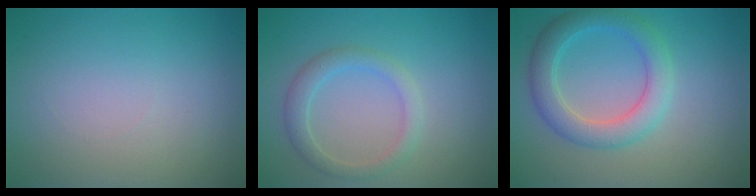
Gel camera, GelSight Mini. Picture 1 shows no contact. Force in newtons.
{"total": 2.3, "press": 2.3, "slide": 0.0}
{"total": 4.2, "press": 4.2, "slide": 0.1}